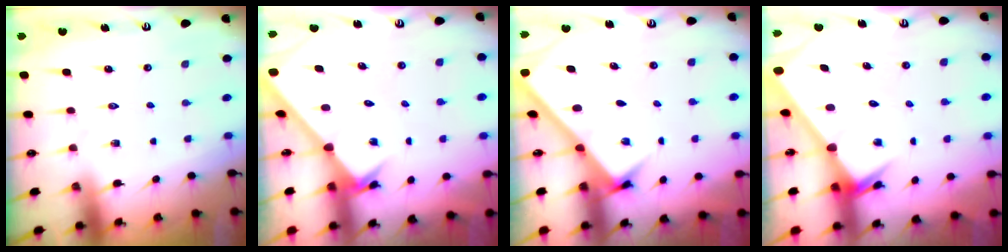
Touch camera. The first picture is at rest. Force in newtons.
{"total": 1.8, "press": 1.8, "slide": 0.2}
{"total": 2.4, "press": 2.4, "slide": 0.2}
{"total": 2.5, "press": 2.5, "slide": 0.2}